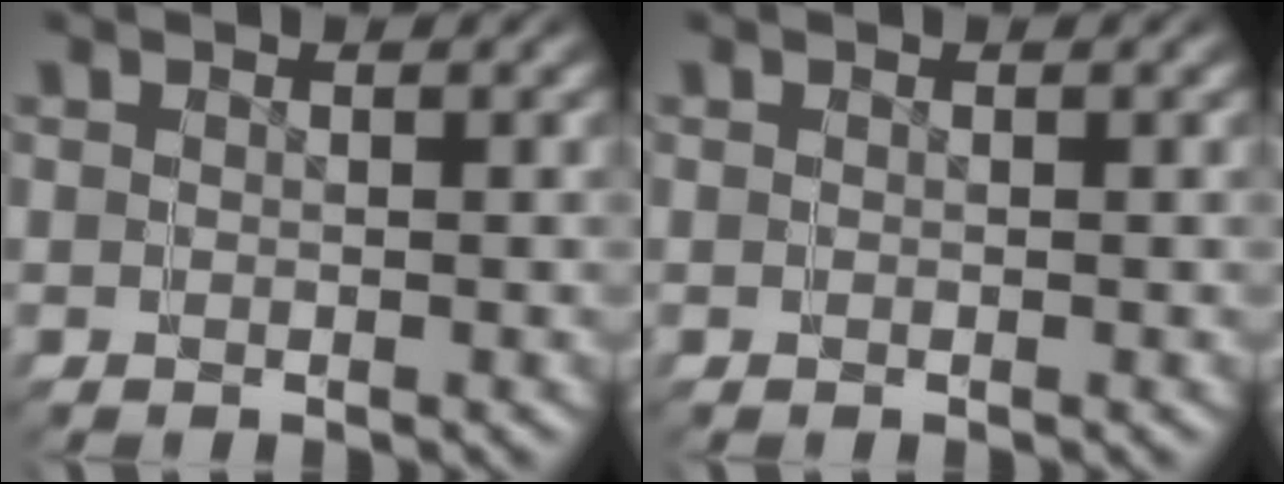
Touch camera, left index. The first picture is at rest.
{"total": 0.0}